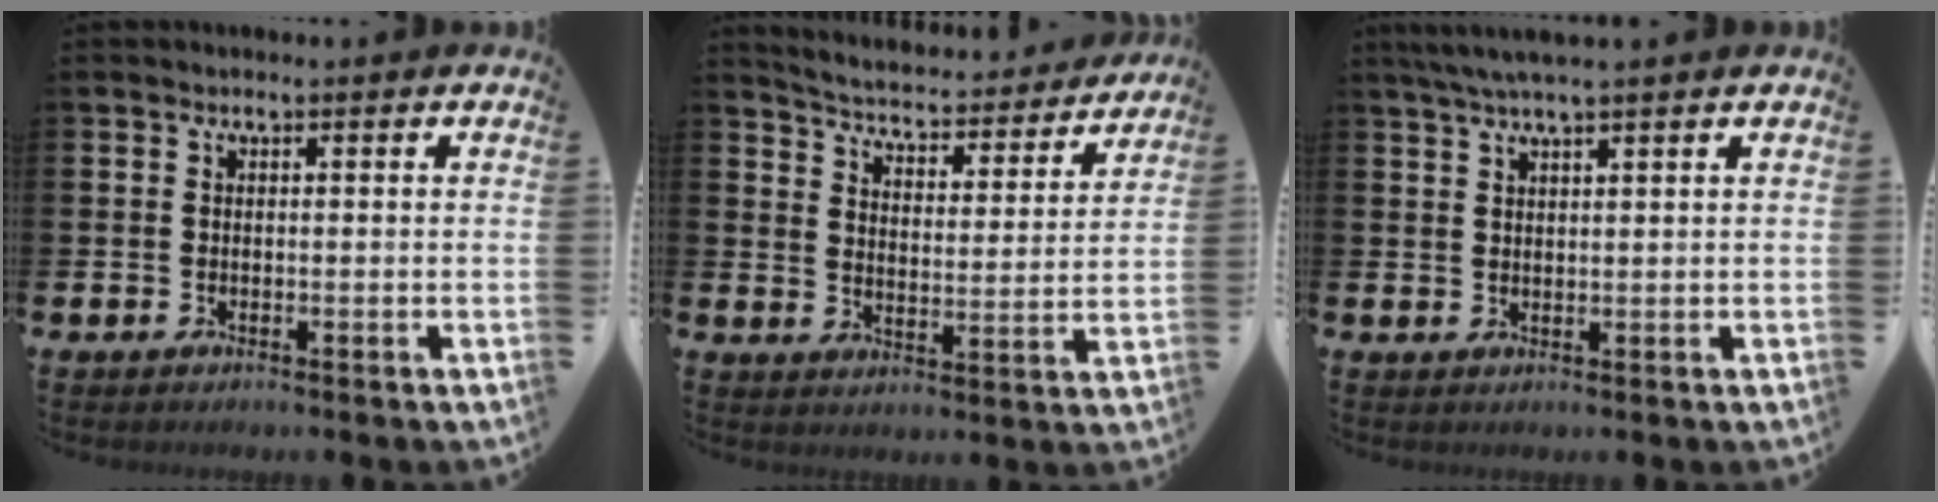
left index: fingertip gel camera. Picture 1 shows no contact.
{"total": 4.5, "force": [4.4, 0.6, 0.8], "torque": [-0.039, -0.042, 0.067]}
{"total": 3.4, "force": [2.8, -0.1, 1.8], "torque": [-0.043, -0.002, 0.051]}